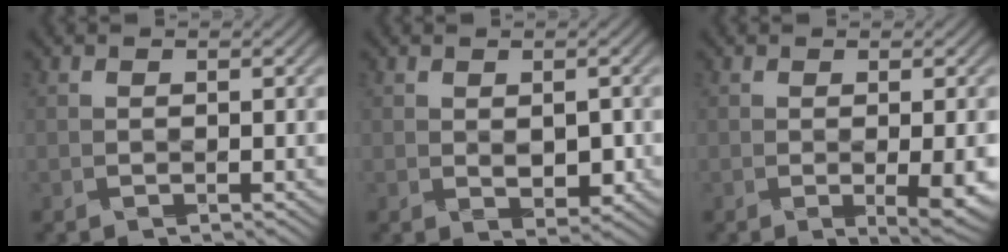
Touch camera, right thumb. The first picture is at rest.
{"total": 2.9, "force": [-0.2, 1.7, 2.3], "torque": [-0.039, -0.008, 0.005]}
{"total": 3.9, "force": [-0.6, 0.8, 3.8], "torque": [-0.065, -0.010, -0.004]}